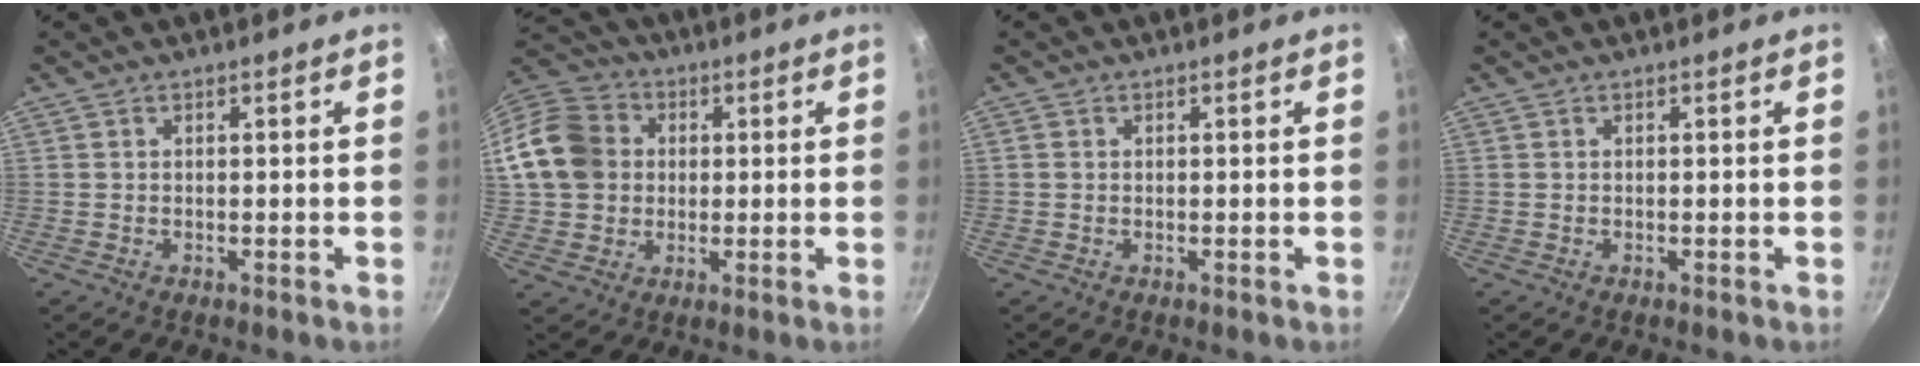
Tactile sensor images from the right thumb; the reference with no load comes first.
{"total": 15.1, "force": [1.5, 13.0, 7.6], "torque": [-0.128, 0.029, 0.019]}
{"total": 0.6, "force": [0.0, 0.6, 0.2], "torque": [-0.003, 0.002, -0.001]}
{"total": 0.0}